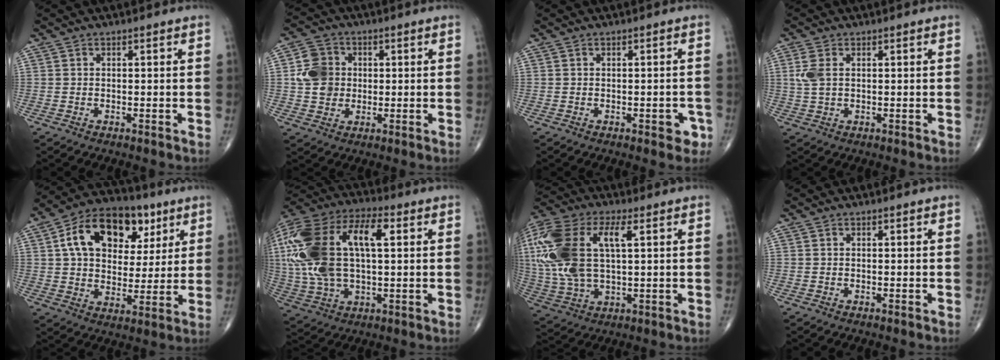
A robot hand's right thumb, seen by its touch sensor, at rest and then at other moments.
{"total": 7.7, "force": [0.6, 6.8, 3.7], "torque": [-0.051, 0.006, 0.005]}
{"total": 2.9, "force": [-1.2, 1.5, 2.2], "torque": [-0.014, 0.009, -0.011]}
{"total": 3.8, "force": [0.9, 2.1, 3.0], "torque": [-0.082, 0.005, 0.021]}
{"total": 19.0, "force": [6.9, 12.4, 12.6], "torque": [-0.175, 0.002, 0.108]}
{"total": 26.4, "force": [4.9, 13.3, 22.2], "torque": [-0.504, 0.029, 0.086]}
{"total": 22.1, "force": [5.2, 11.0, 18.5], "torque": [-0.434, 0.013, 0.096]}
{"total": 0.0}